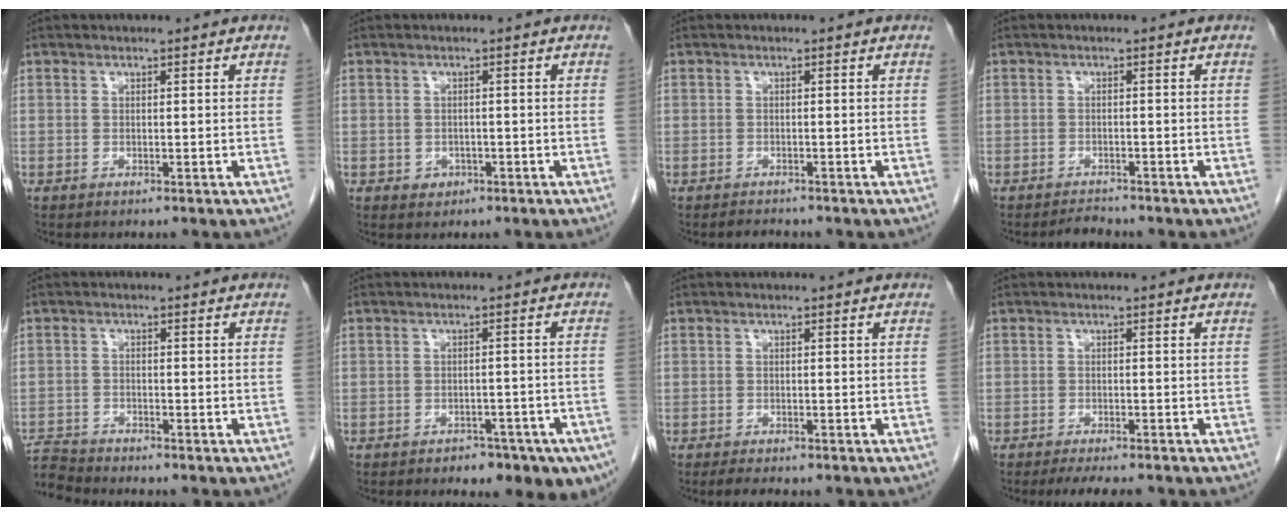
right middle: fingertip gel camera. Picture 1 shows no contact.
{"total": 1.6, "force": [-0.7, 1.4, 0.5], "torque": [-0.007, 0.004, -0.004]}
{"total": 1.2, "force": [-1.2, 0.3, 0.1], "torque": [-0.011, -0.007, -0.016]}
{"total": 1.5, "force": [-1.5, 0.0, 0.0], "torque": [-0.004, -0.009, -0.021]}
{"total": 4.5, "force": [-4.5, -0.3, -0.3], "torque": [0.005, -0.008, -0.086]}
{"total": 9.3, "force": [-6.7, 4.3, 4.9], "torque": [-0.039, 0.013, -0.083]}
{"total": 2.5, "force": [-2.1, 0.6, 1.3], "torque": [-0.028, -0.009, -0.027]}
{"total": 5.9, "force": [-5.1, 0.9, 2.9], "torque": [-0.039, -0.010, -0.074]}